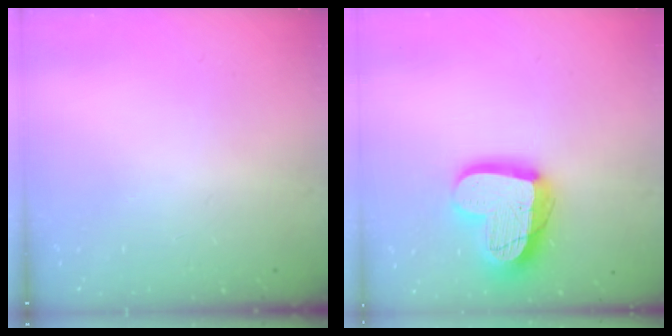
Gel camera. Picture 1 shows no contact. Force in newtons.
{"total": 19.1, "press": 19.0, "slide": 2.0}